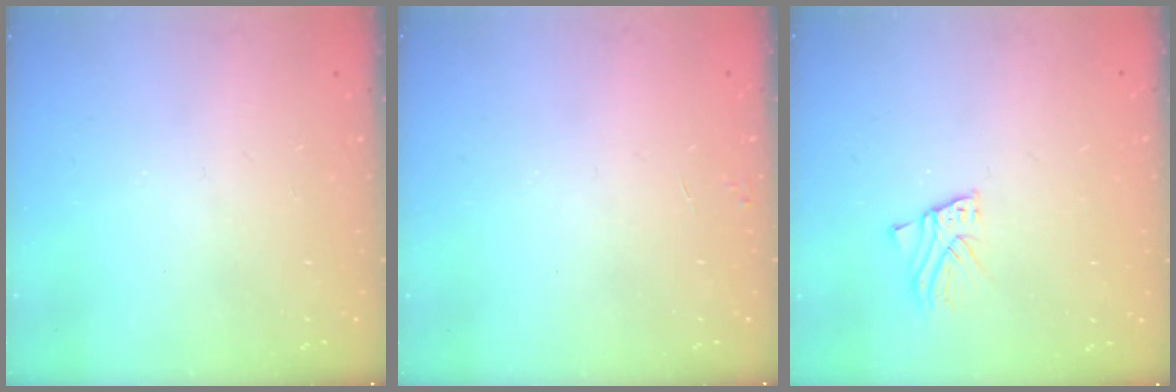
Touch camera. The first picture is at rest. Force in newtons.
{"total": 2.9, "press": 2.9, "slide": 0.4}
{"total": 2.2, "press": 2.2, "slide": 0.2}